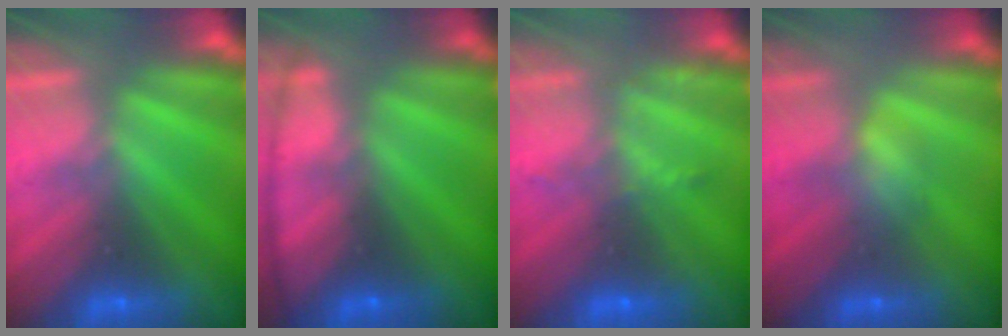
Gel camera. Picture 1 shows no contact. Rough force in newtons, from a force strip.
{"total": 11.6}
{"total": 2.3}
{"total": 3.0}